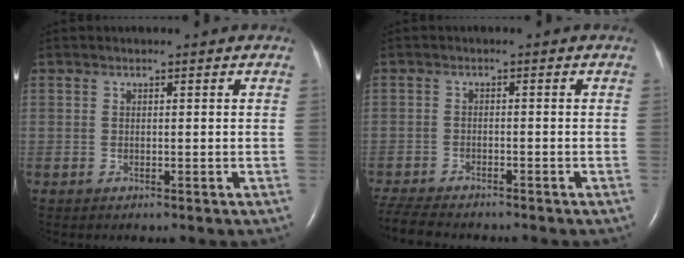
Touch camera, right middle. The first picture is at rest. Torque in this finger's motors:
{"motor_torque": [0.37, -0.42, 0.03, 0.03]}